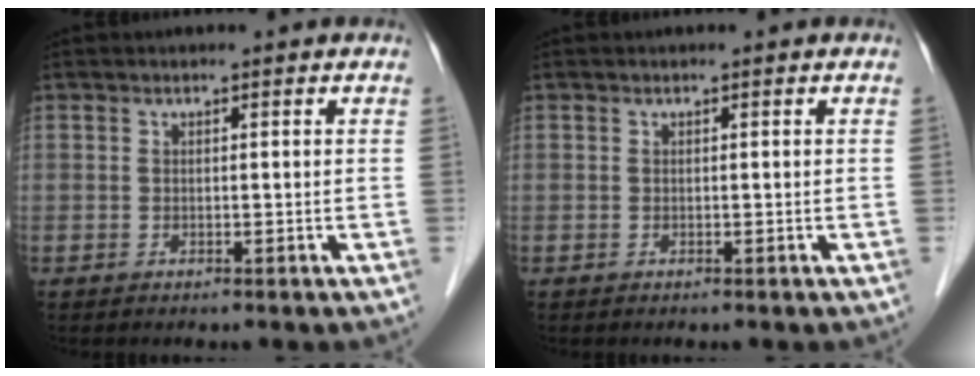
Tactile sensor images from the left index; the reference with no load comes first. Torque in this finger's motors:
{"motor_torque": [0.00, 0.00, 0.01, 0.00]}